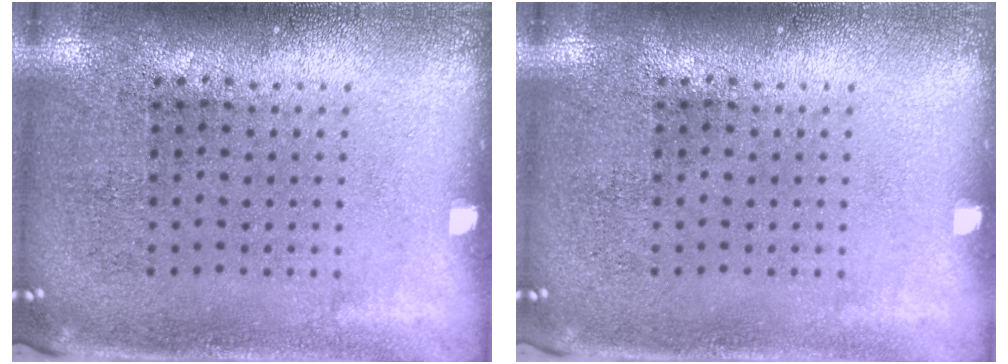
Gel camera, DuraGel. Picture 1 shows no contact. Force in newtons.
{"total": 0.0}